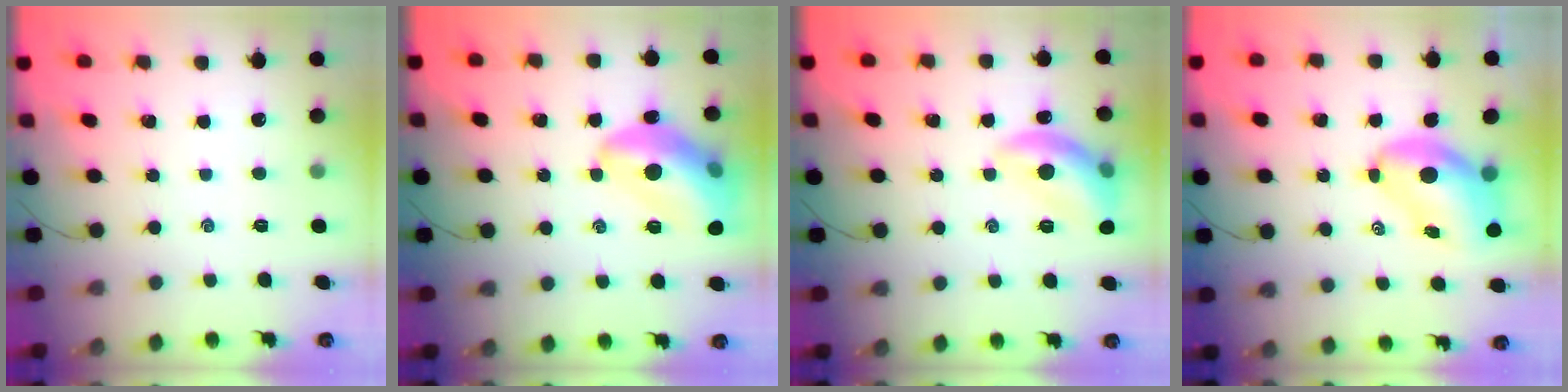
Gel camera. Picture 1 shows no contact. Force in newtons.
{"total": 16.8, "press": 16.6, "slide": 2.4}
{"total": 12.5, "press": 12.4, "slide": 1.0}
{"total": 10.0, "press": 9.5, "slide": 3.1}